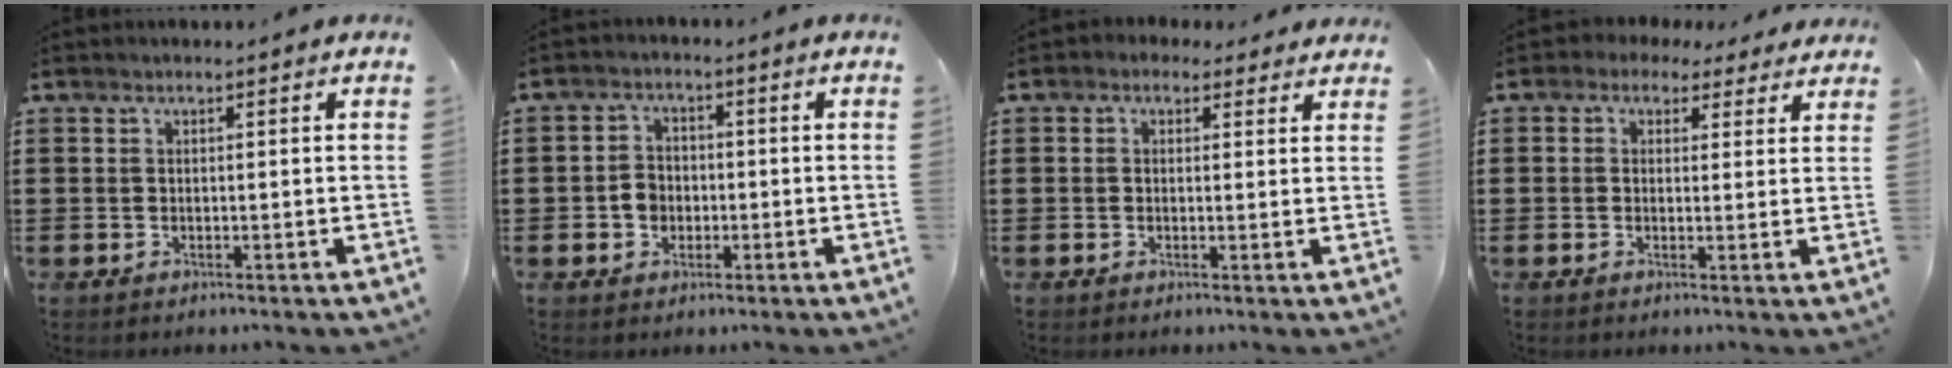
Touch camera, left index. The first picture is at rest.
{"total": 3.4, "force": [-0.8, 2.9, 1.7], "torque": [-0.039, 0.005, -0.017]}
{"total": 1.5, "force": [0.9, 1.1, 0.4], "torque": [-0.014, 0.008, 0.017]}
{"total": 2.3, "force": [1.5, 1.6, 0.7], "torque": [-0.023, 0.006, 0.026]}